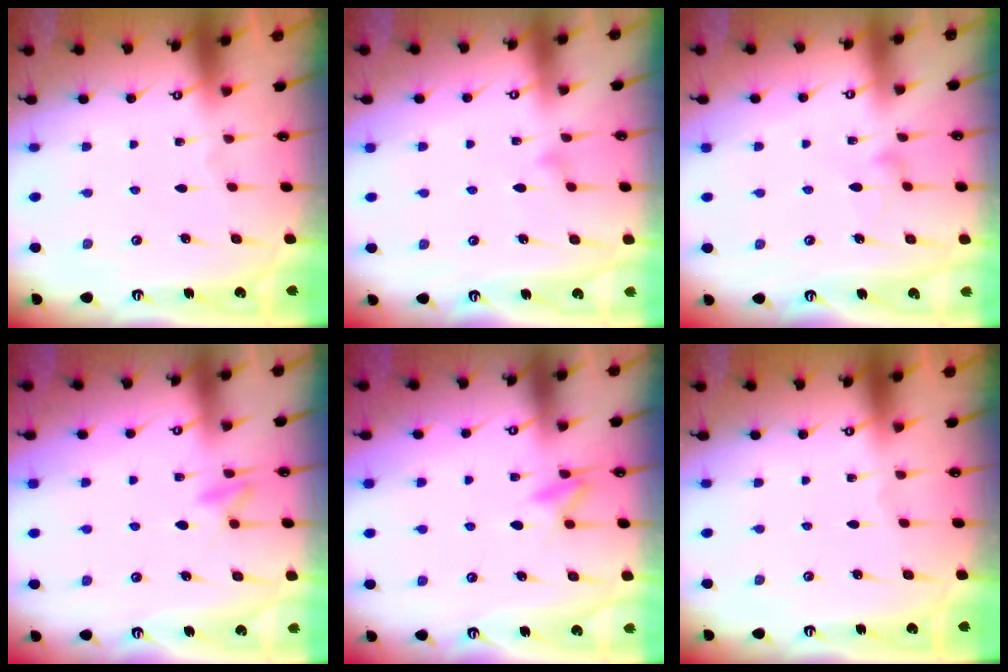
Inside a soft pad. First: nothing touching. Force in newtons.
{"total": 8.6, "press": 8.6, "slide": 0.6}
{"total": 7.8, "press": 7.8, "slide": 0.5}
{"total": 7.6, "press": 7.5, "slide": 0.9}
{"total": 8.6, "press": 8.5, "slide": 1.0}
{"total": 0.0}